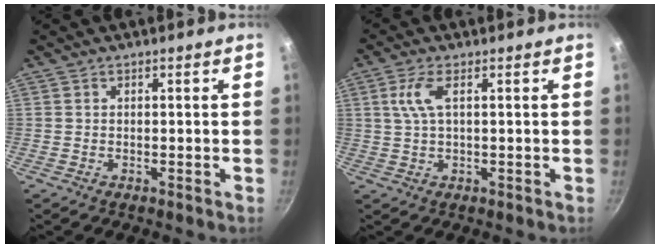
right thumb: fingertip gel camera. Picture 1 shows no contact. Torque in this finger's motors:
{"motor_torque": [-0.65, 0.70, 0.12, -0.10, 0.04]}